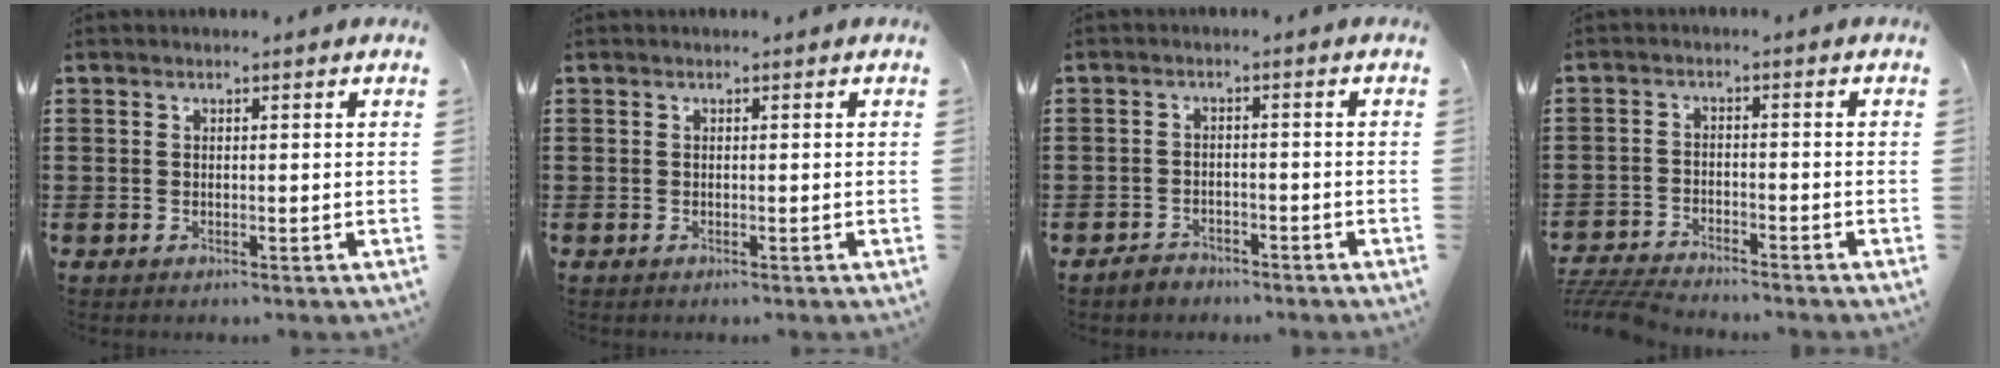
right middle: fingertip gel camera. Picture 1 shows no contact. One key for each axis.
{"total": 0.0}
{"total": 1.9, "fx": -1.7, "fy": 0.7, "fz": 0.0, "tx": -0.006, "ty": 0.003, "tz": -0.038}
{"total": 5.0, "fx": -4.8, "fy": 0.3, "fz": 1.1, "tx": -0.033, "ty": -0.003, "tz": -0.101}